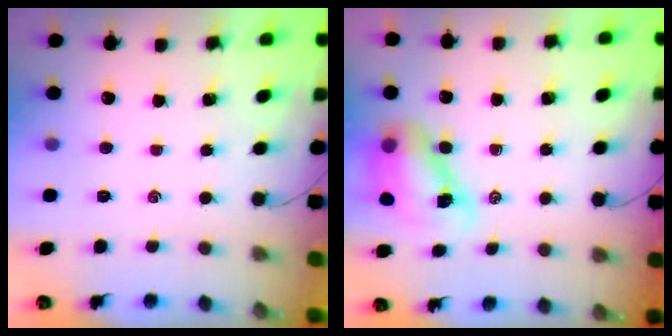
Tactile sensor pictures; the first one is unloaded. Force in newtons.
{"total": 9.3, "press": 9.0, "slide": 2.4}